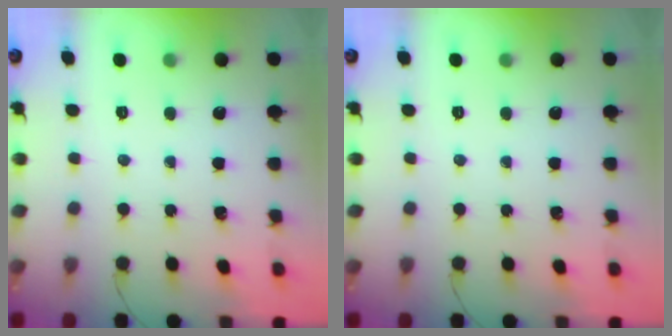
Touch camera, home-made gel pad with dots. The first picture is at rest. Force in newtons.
{"total": 0.0}